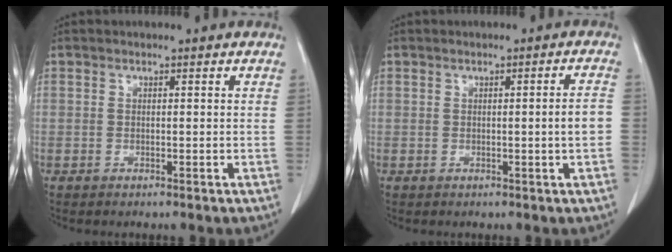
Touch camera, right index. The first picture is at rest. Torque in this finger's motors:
{"motor_torque": [0.32, -0.21, 0.15, 0.03]}